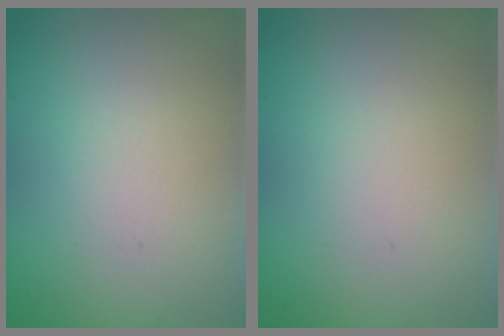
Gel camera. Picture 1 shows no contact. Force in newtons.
{"total": 0.0}